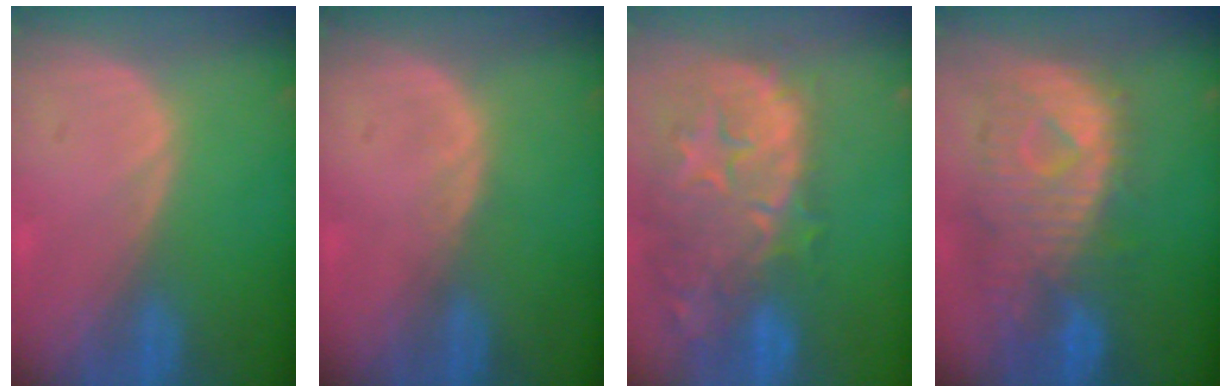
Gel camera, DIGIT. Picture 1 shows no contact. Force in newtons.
{"total": 0.7, "press": 0.6, "slide": 0.2}
{"total": 15.1, "press": 12.0, "slide": 9.2}
{"total": 11.1, "press": 9.8, "slide": 5.2}